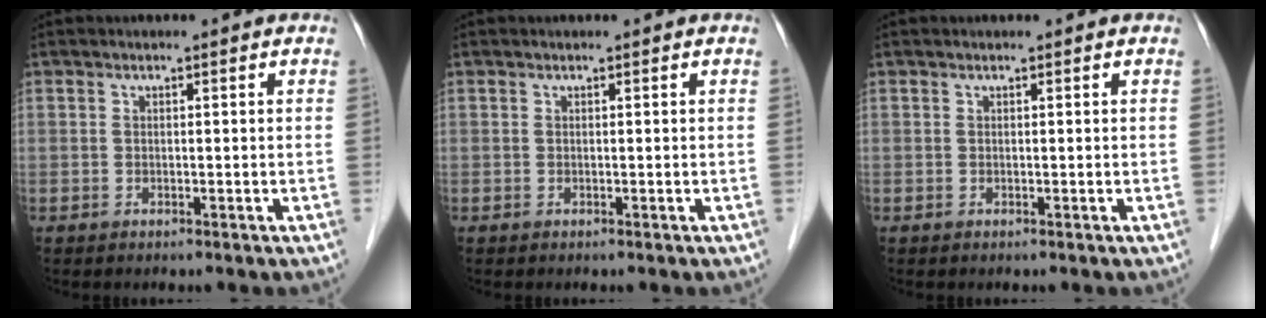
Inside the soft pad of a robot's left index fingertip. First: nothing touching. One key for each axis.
{"total": 0.0}
{"total": 0.0}